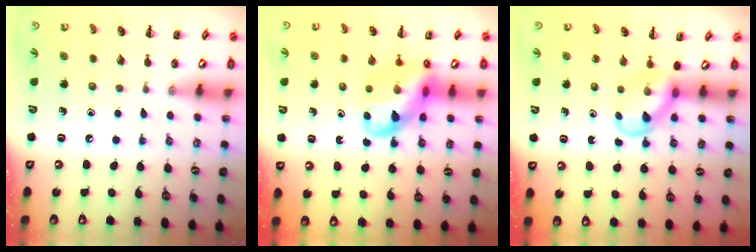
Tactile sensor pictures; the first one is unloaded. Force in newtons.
{"total": 13.6, "press": 13.1, "slide": 3.6}
{"total": 3.8, "press": 3.6, "slide": 1.2}